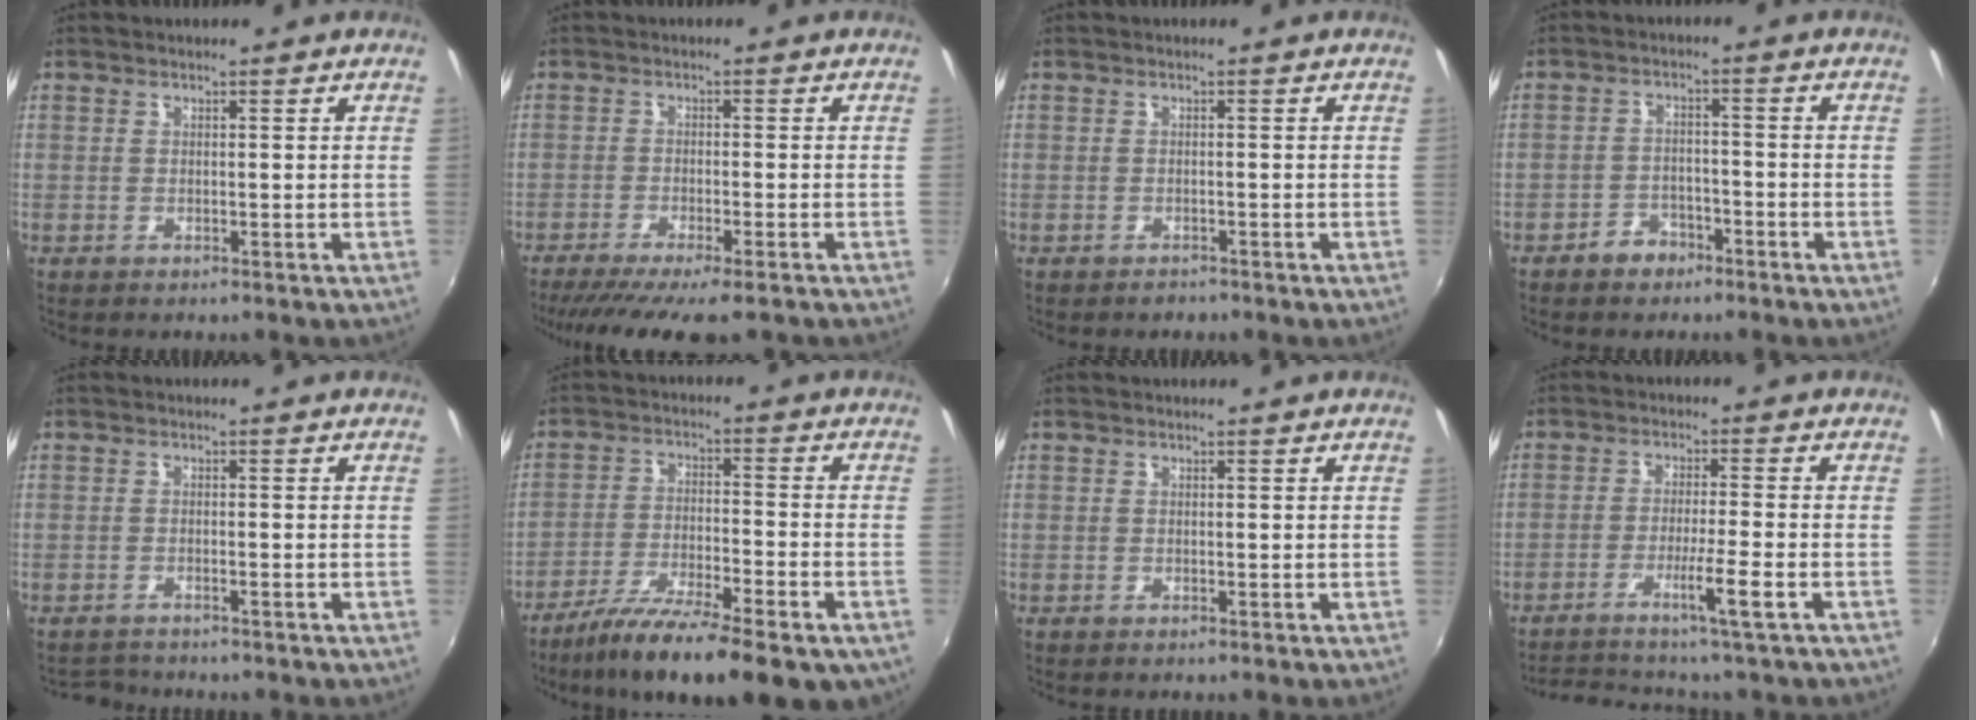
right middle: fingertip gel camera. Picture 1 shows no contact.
{"total": 10.7, "force": [-8.6, 1.3, 6.2], "torque": [-0.130, -0.037, -0.137]}
{"total": 1.0, "force": [-0.9, 0.5, 0.0], "torque": [-0.004, 0.002, -0.012]}
{"total": 4.1, "force": [-3.1, 2.5, 1.0], "torque": [-0.029, 0.012, -0.047]}
{"total": 2.4, "force": [-2.4, 0.5, 0.3], "torque": [-0.015, 0.000, -0.041]}
{"total": 18.2, "force": [-13.0, 4.5, 11.9], "torque": [-0.210, -0.044, -0.204]}
{"total": 0.0}
{"total": 6.9, "force": [-5.4, -0.6, 4.3], "torque": [-0.087, -0.005, -0.089]}